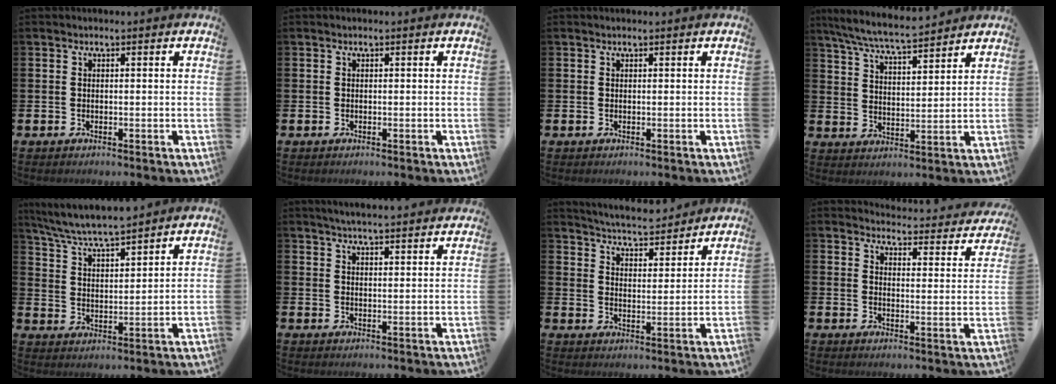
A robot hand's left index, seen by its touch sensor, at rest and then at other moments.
{"total": 0.0}
{"total": 0.0}
{"total": 7.2, "force": [6.9, 0.4, 2.3], "torque": [-0.068, -0.036, 0.122]}
{"total": 6.5, "force": [6.3, 0.2, 1.5], "torque": [-0.055, -0.038, 0.112]}
{"total": 4.4, "force": [4.3, -0.3, 0.7], "torque": [-0.022, -0.023, 0.076]}
{"total": 5.6, "force": [5.6, 0.6, 0.5], "torque": [-0.025, -0.038, 0.097]}
{"total": 3.6, "force": [3.5, 0.4, 0.5], "torque": [-0.015, -0.036, 0.055]}